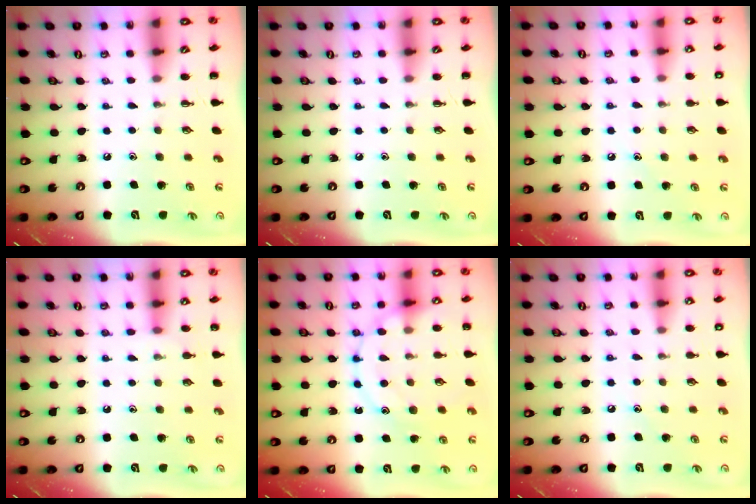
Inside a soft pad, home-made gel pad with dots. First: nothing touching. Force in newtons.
{"total": 0.0}
{"total": 6.7, "press": 6.5, "slide": 1.8}
{"total": 5.4, "press": 5.2, "slide": 1.5}
{"total": 14.3, "press": 14.3, "slide": 0.3}
{"total": 6.7, "press": 6.5, "slide": 1.8}